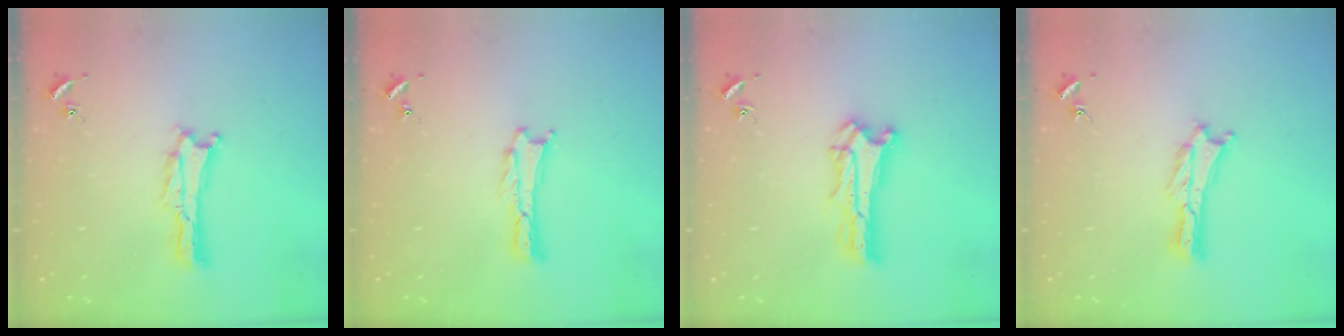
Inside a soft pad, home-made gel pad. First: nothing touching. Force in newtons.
{"total": 0.0}
{"total": 1.5, "press": 1.5, "slide": 0.2}
{"total": 0.7, "press": 0.7, "slide": 0.2}